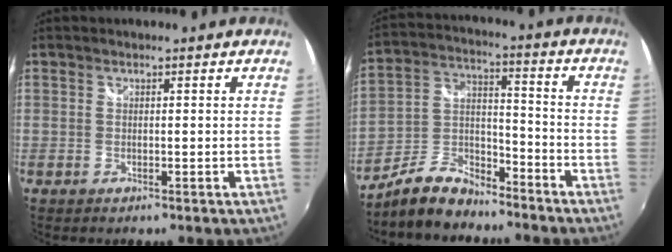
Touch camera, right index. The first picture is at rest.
{"total": 10.1, "force": [-7.9, 4.7, 4.2], "torque": [-0.097, 0.023, -0.145]}